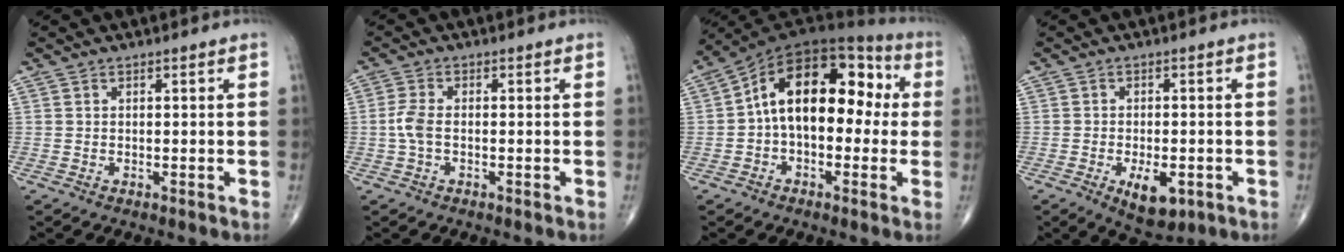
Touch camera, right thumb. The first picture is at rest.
{"total": 3.5, "force": [-0.4, 1.7, 3.0], "torque": [-0.081, 0.006, -0.013]}
{"total": 17.1, "force": [0.8, 10.3, 13.6], "torque": [-0.180, 0.056, 0.000]}
{"total": 7.0, "force": [-2.5, 3.4, 5.6], "torque": [-0.079, -0.001, -0.026]}